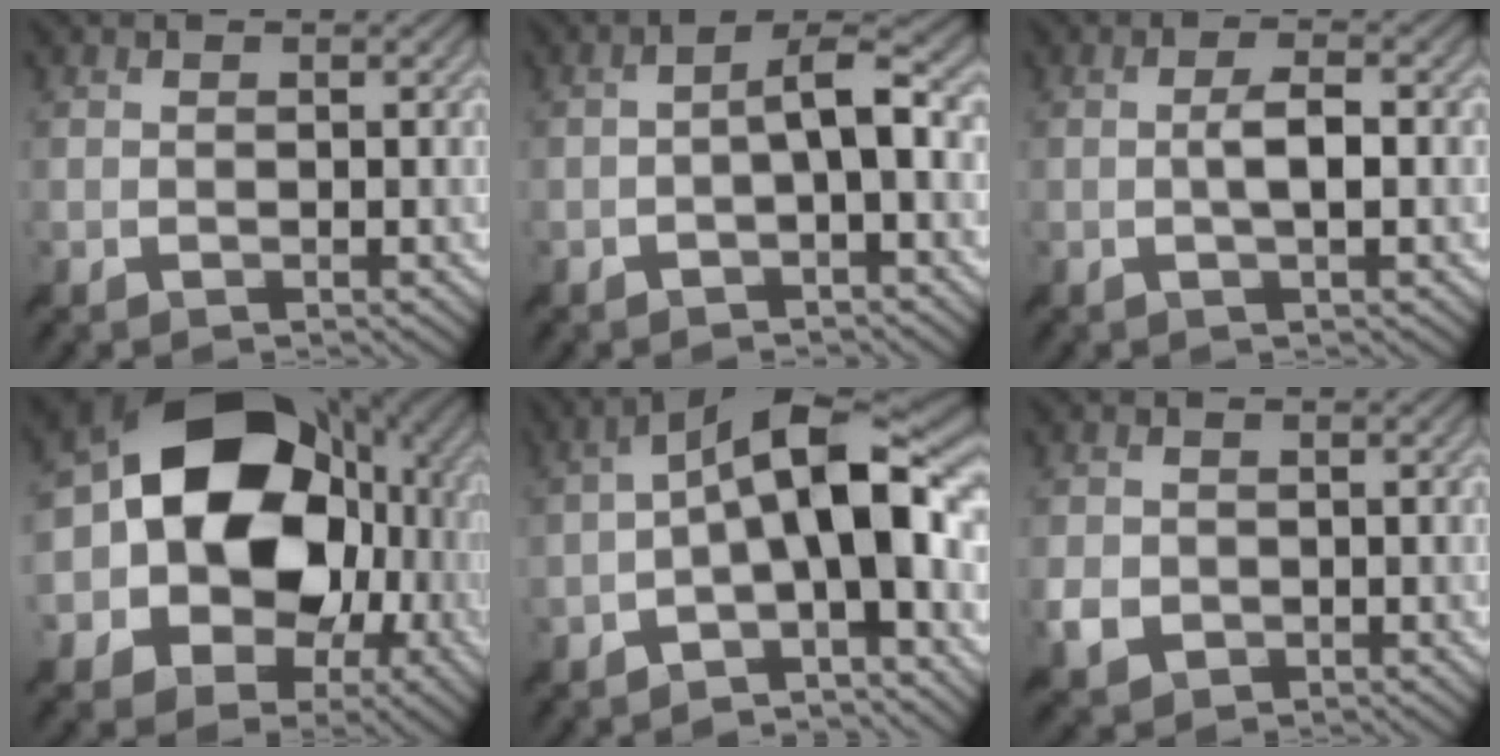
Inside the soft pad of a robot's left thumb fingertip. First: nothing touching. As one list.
[{"total": 5.1, "force": [-1.3, 1.2, 4.7], "torque": [-0.081, 0.019, -0.033]}, {"total": 3.4, "force": [-0.4, 0.6, 3.3], "torque": [-0.063, 0.006, -0.013]}, {"total": 19.0, "force": [-0.5, 14.7, 12.1], "torque": [-0.201, -0.014, -0.019]}, {"total": 13.7, "force": [-1.9, 4.4, 12.9], "torque": [-0.204, 0.028, -0.040]}, {"total": 3.0, "force": [-1.0, 2.4, 1.5], "torque": [-0.041, -0.008, -0.022]}]